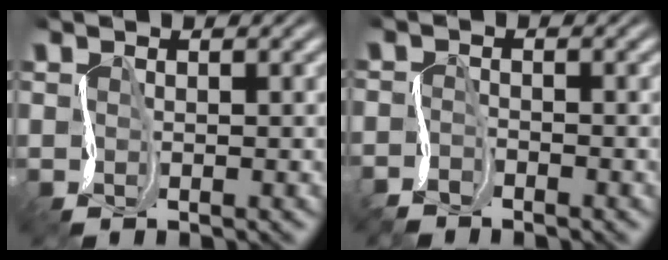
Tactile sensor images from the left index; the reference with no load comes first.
{"total": 2.3, "force": [-2.3, 0.4, 0.0], "torque": [-0.007, 0.000, -0.054]}